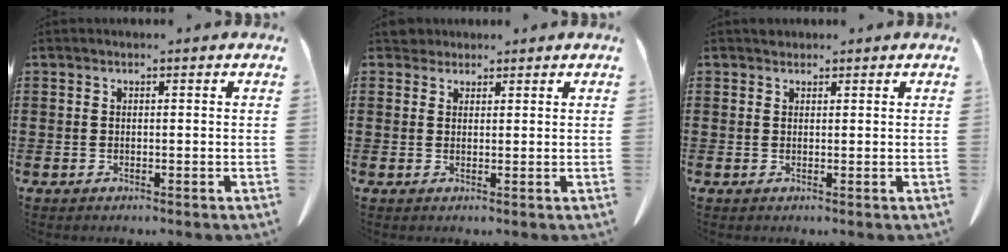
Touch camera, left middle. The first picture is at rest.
{"total": 2.0, "force": [1.8, 0.9, 0.1], "torque": [-0.001, 0.002, 0.036]}
{"total": 0.8, "force": [0.7, 0.4, 0.0], "torque": [-0.002, -0.001, 0.015]}